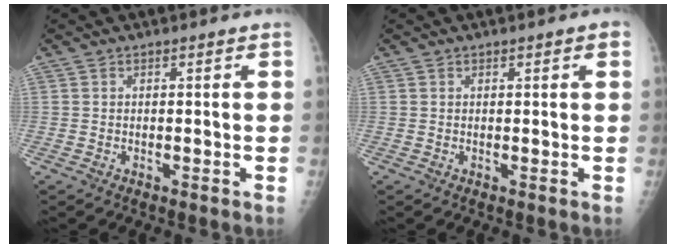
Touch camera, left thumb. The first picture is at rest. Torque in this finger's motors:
{"motor_torque": [-0.13, 0.09, -0.23, -0.24, 0.03]}